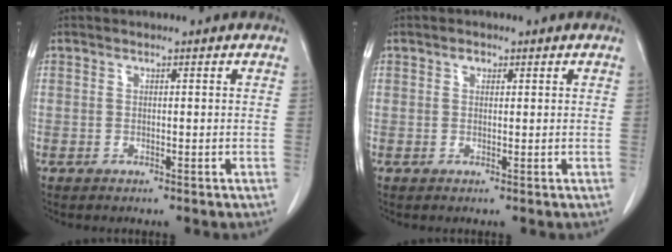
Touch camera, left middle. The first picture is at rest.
{"total": 1.0, "force": [0.6, 0.7, 0.5], "torque": [-0.008, 0.000, 0.009]}